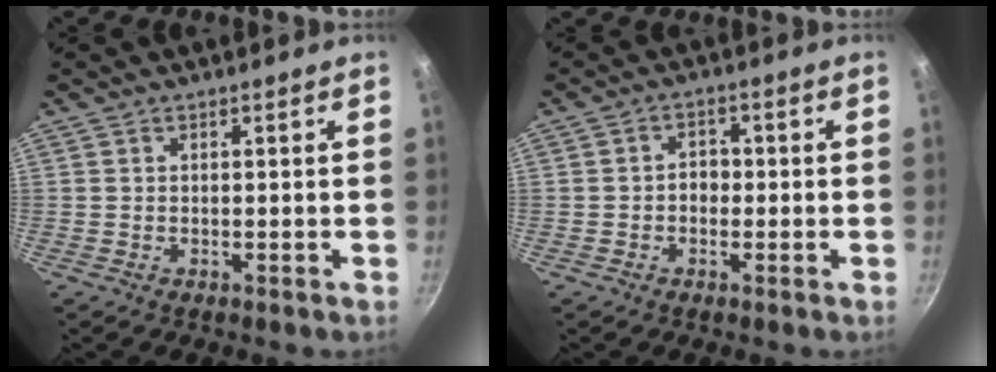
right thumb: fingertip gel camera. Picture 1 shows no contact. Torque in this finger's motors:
{"motor_torque": [0.37, -0.39, 0.20, 0.37, 0.05]}